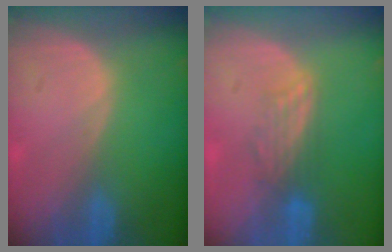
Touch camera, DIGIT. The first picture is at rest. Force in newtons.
{"total": 3.3, "press": 3.1, "slide": 1.2}